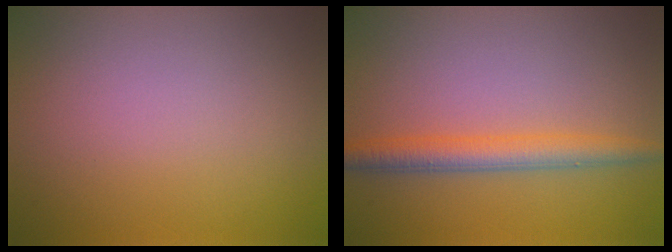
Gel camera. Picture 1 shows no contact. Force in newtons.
{"total": 3.5, "press": 3.5, "slide": 0.1}